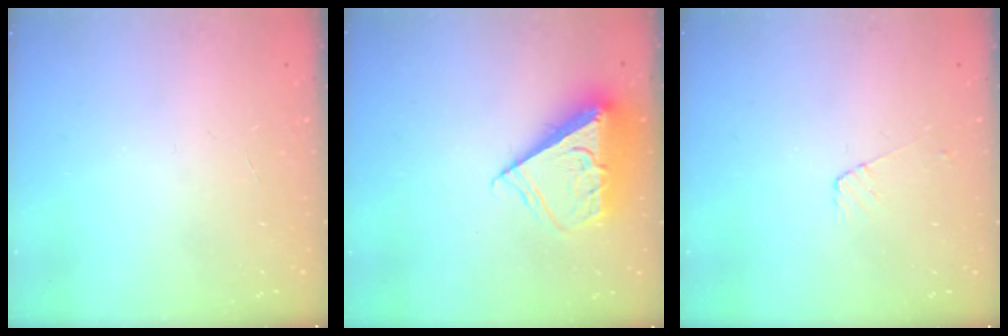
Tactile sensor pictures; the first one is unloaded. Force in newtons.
{"total": 10.0, "press": 9.9, "slide": 1.1}
{"total": 4.9, "press": 4.8, "slide": 0.4}